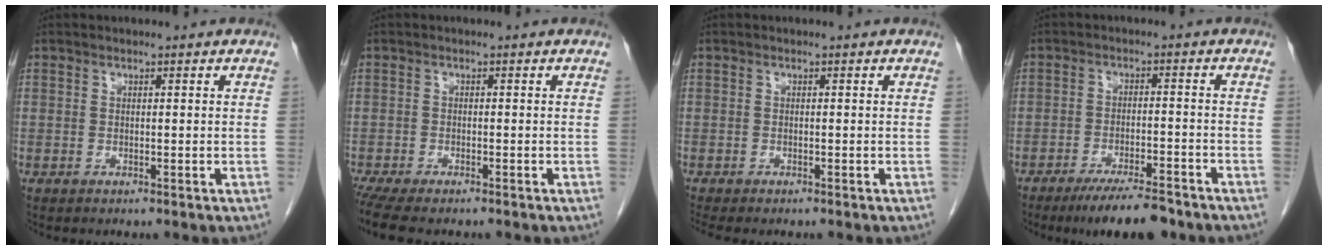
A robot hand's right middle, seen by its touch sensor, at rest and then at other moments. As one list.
[{"total": 7.2, "force": [-6.0, 1.7, 3.7], "torque": [-0.055, -0.009, -0.093]}, {"total": 2.9, "force": [-2.5, 0.6, 1.3], "torque": [-0.012, -0.006, -0.033]}, {"total": 8.7, "force": [-6.9, 1.7, 5.0], "torque": [-0.073, -0.015, -0.112]}]